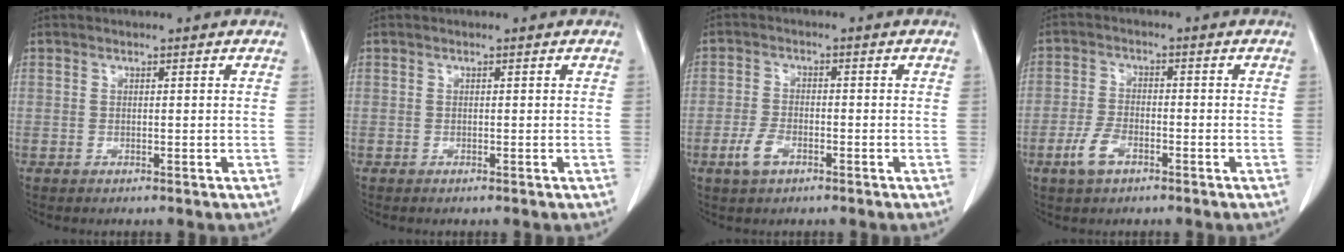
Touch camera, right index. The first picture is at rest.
{"total": 0.0}
{"total": 3.8, "force": [-1.9, 2.0, 2.6], "torque": [-0.055, 0.001, -0.034]}
{"total": 4.5, "force": [-2.5, 2.2, 3.1], "torque": [-0.069, 0.000, -0.045]}